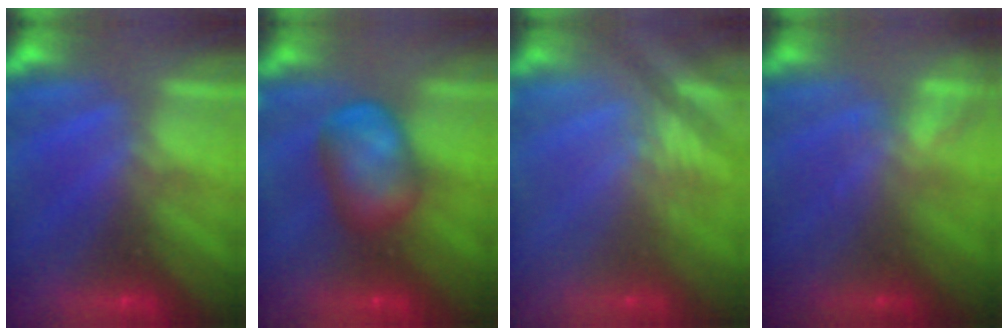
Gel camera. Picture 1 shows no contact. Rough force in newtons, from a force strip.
{"total": 8.0}
{"total": 2.4}
{"total": 1.8}